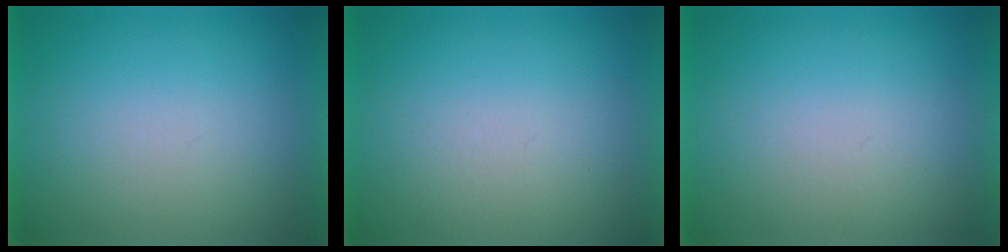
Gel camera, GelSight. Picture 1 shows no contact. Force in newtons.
{"total": 1.8}
{"total": 1.2}